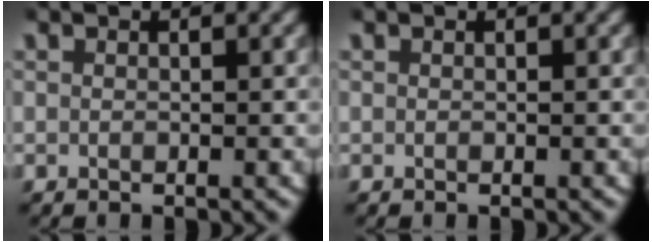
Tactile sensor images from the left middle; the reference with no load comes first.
{"total": 0.0}